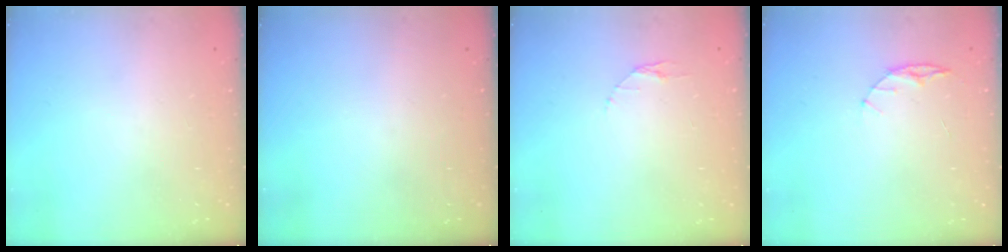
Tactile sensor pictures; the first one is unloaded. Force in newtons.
{"total": 0.0}
{"total": 3.5, "press": 3.4, "slide": 0.4}
{"total": 5.1, "press": 5.1, "slide": 0.6}